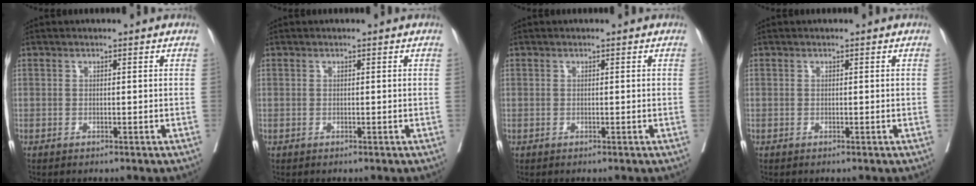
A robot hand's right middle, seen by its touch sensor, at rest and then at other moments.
{"total": 0.0}
{"total": 0.0}
{"total": 0.0}